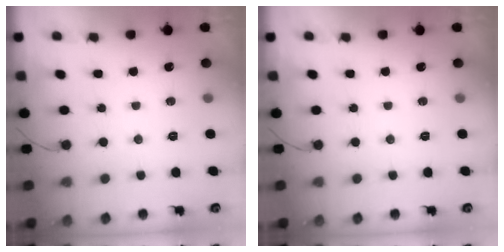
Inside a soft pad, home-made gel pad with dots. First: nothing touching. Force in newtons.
{"total": 0.0}